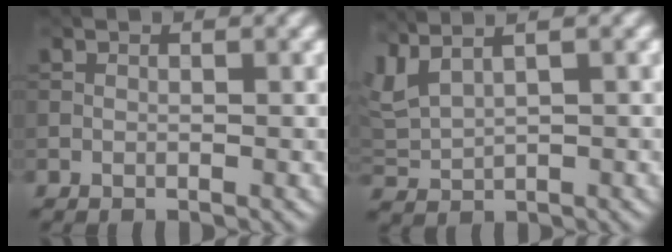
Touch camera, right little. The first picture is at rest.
{"total": 3.4, "force": [2.6, 1.0, 2.0], "torque": [-0.062, 0.016, 0.059]}